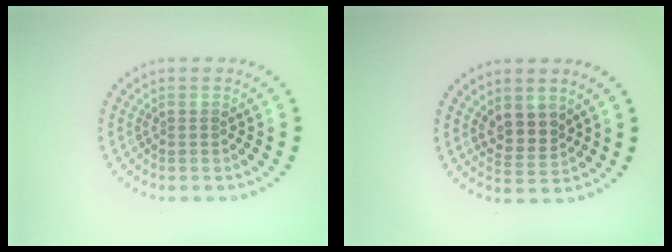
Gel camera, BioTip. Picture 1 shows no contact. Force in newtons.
{"total": 2.5, "press": 2.3, "slide": 1.1}